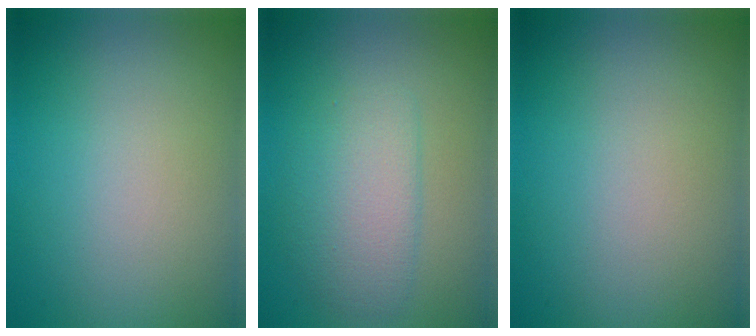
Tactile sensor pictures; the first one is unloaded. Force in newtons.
{"total": 3.8, "press": 3.8, "slide": 0.1}
{"total": 0.0}